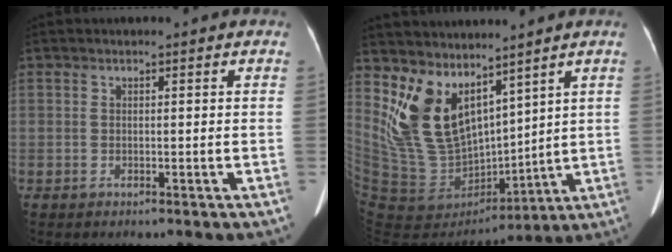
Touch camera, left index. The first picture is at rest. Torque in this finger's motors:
{"motor_torque": [1.42, -0.73, 0.53, 0.21]}